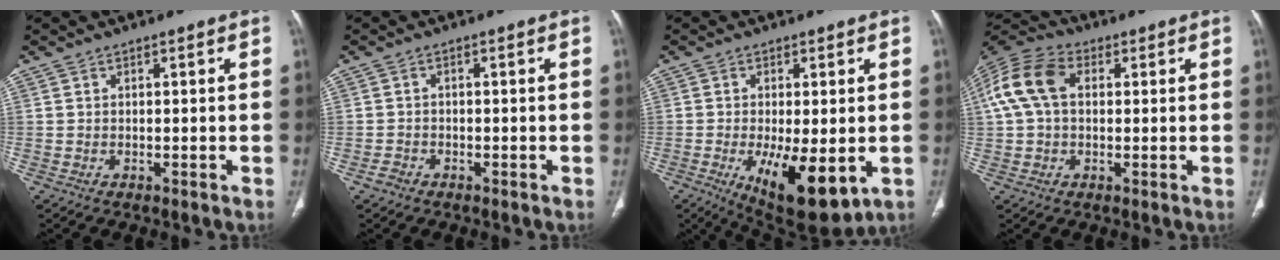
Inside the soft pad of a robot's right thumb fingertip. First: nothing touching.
{"total": 1.7, "force": [-1.2, 1.1, 0.4], "torque": [-0.011, 0.006, -0.023]}
{"total": 13.5, "force": [-3.6, 5.1, 12.0], "torque": [-0.185, -0.022, -0.038]}
{"total": 11.9, "force": [2.2, 8.0, 8.6], "torque": [-0.183, 0.035, 0.035]}